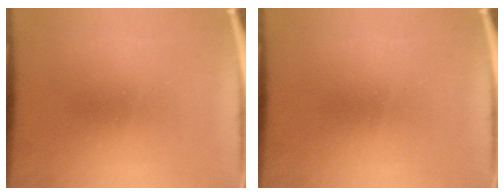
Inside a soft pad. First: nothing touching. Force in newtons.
{"total": 0.0}